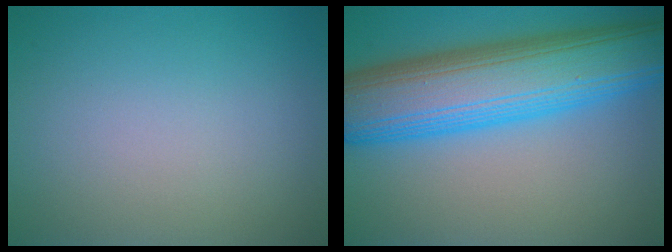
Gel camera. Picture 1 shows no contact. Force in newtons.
{"total": 12.2, "press": 12.2, "slide": 0.2}